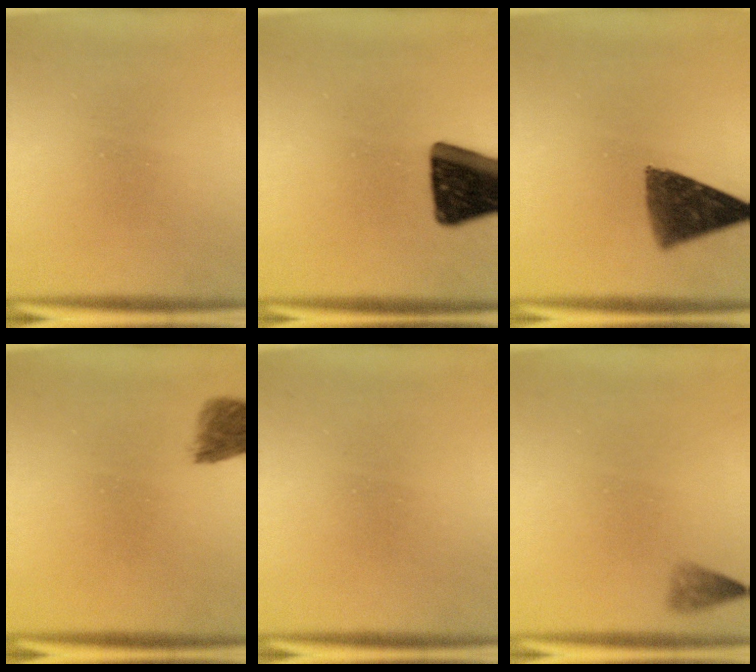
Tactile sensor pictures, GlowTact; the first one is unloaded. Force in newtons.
{"total": 16.2}
{"total": 9.6}
{"total": 4.1}
{"total": 1.6}
{"total": 2.1}